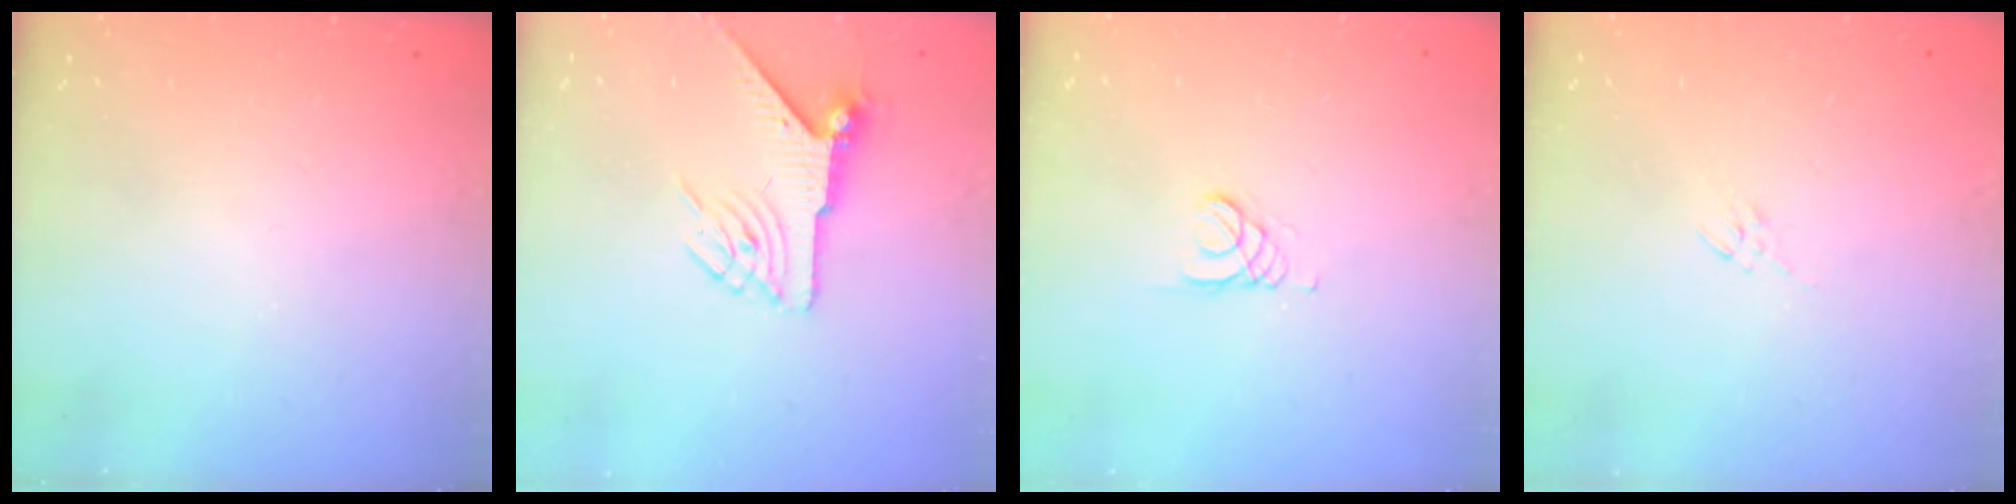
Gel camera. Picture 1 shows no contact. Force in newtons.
{"total": 6.7, "press": 6.7, "slide": 0.1}
{"total": 0.7, "press": 0.7, "slide": 0.1}
{"total": 2.7, "press": 2.5, "slide": 0.9}